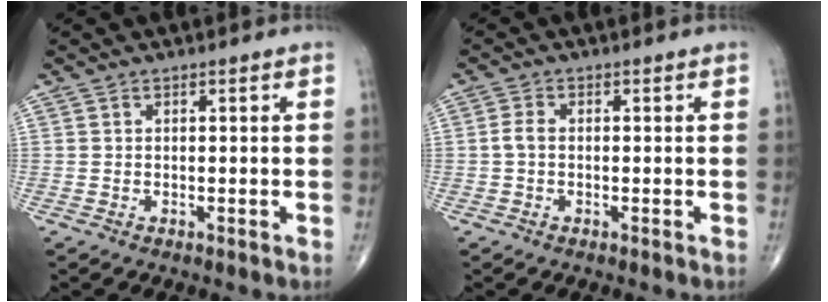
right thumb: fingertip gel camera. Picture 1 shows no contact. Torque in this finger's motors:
{"motor_torque": [0.49, 0.38, 0.30, -0.17, -0.01]}